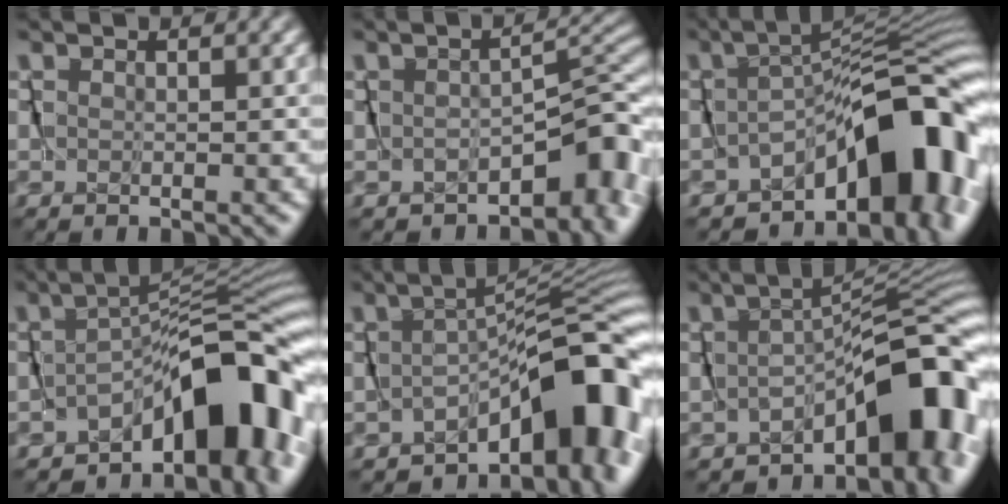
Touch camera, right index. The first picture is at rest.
{"total": 4.5, "force": [-3.3, 2.0, 2.4], "torque": [-0.021, 0.009, -0.055]}
{"total": 10.5, "force": [-5.6, 4.3, 7.8], "torque": [-0.090, -0.001, -0.086]}
{"total": 9.1, "force": [-5.1, 3.4, 6.7], "torque": [-0.078, 0.004, -0.084]}
{"total": 8.3, "force": [-4.5, 2.8, 6.3], "torque": [-0.070, -0.006, -0.067]}
{"total": 7.4, "force": [-3.9, 2.4, 5.7], "torque": [-0.065, -0.002, -0.060]}